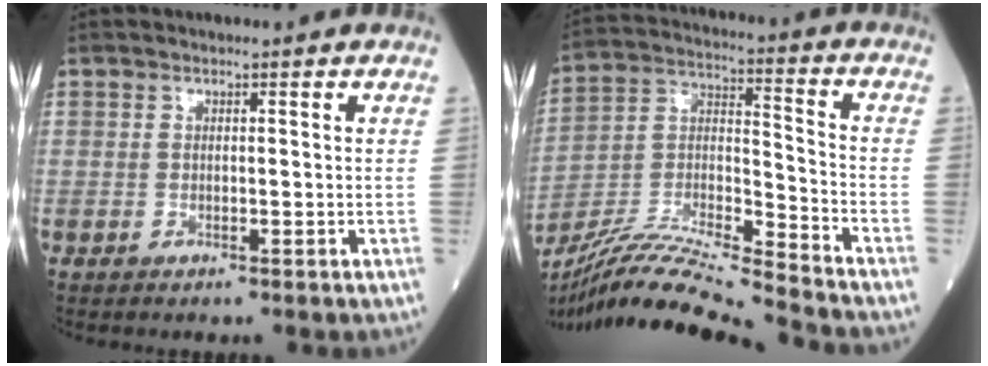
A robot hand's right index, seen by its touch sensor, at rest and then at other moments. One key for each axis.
{"total": 17.4, "fx": -16.1, "fy": -1.5, "fz": 6.4, "tx": -0.117, "ty": 0.004, "tz": -0.294}